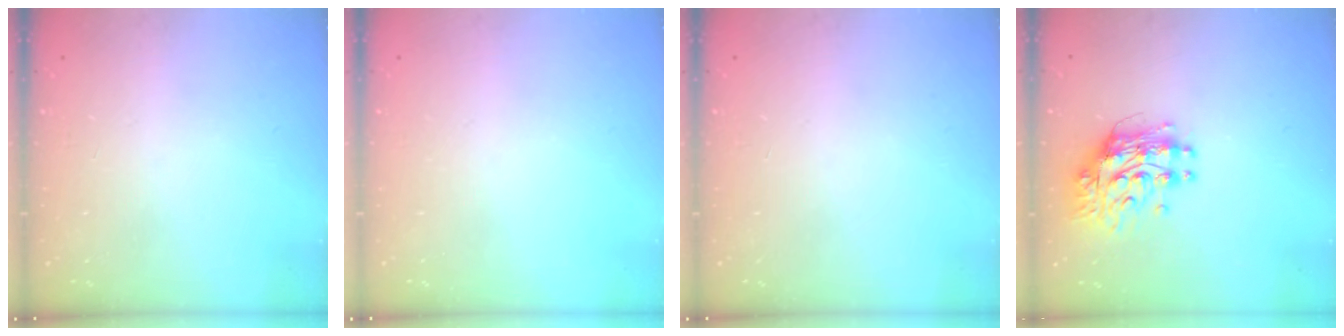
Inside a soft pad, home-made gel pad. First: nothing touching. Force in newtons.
{"total": 0.0}
{"total": 0.0}
{"total": 10.4, "press": 10.4, "slide": 0.9}